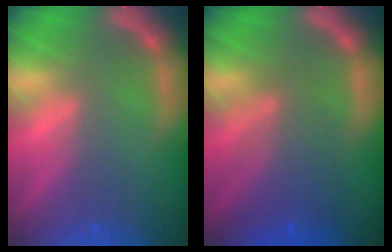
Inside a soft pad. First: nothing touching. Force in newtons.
{"total": 5.6}